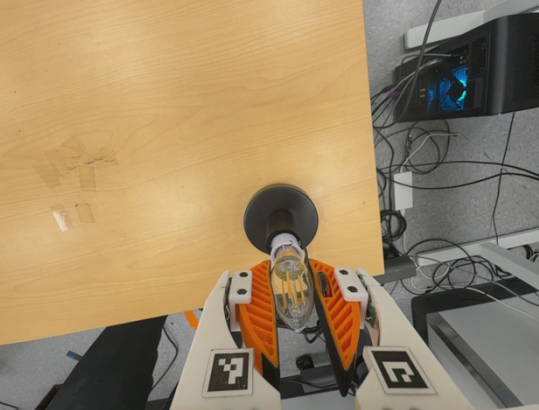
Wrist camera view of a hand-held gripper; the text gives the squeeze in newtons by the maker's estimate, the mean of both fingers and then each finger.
{"total": 10.5, "left": 9.6, "right": 11.4}